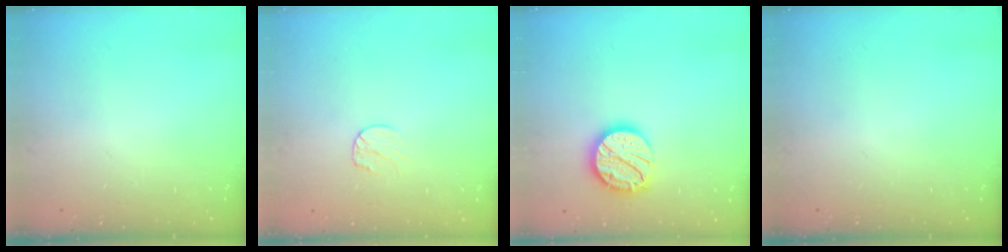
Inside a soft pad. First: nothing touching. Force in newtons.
{"total": 6.6, "press": 6.5, "slide": 0.7}
{"total": 15.0, "press": 15.0, "slide": 1.2}
{"total": 0.0}